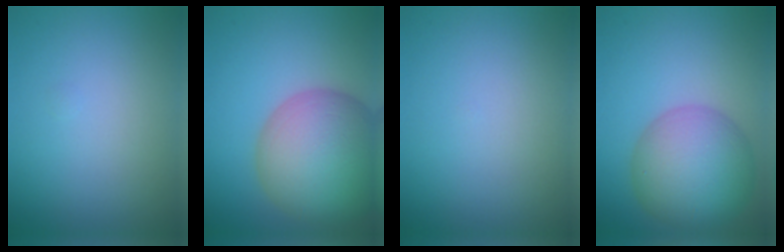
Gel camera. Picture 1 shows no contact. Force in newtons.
{"total": 13.3, "press": 13.2, "slide": 0.9}
{"total": 0.0}
{"total": 9.3, "press": 9.3, "slide": 0.4}